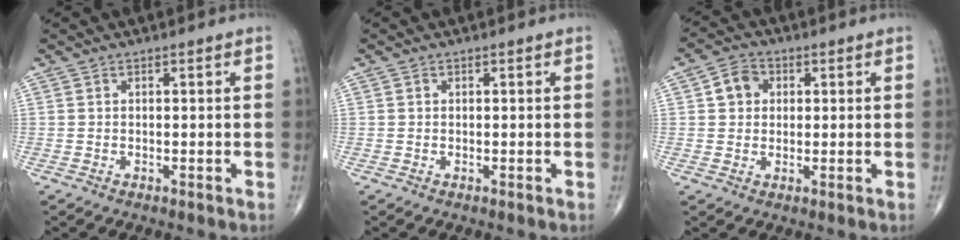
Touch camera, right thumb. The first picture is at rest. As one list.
[{"total": 0.0}, {"total": 4.9, "force": [1.1, 4.2, 2.3], "torque": [-0.023, 0.006, 0.012]}]